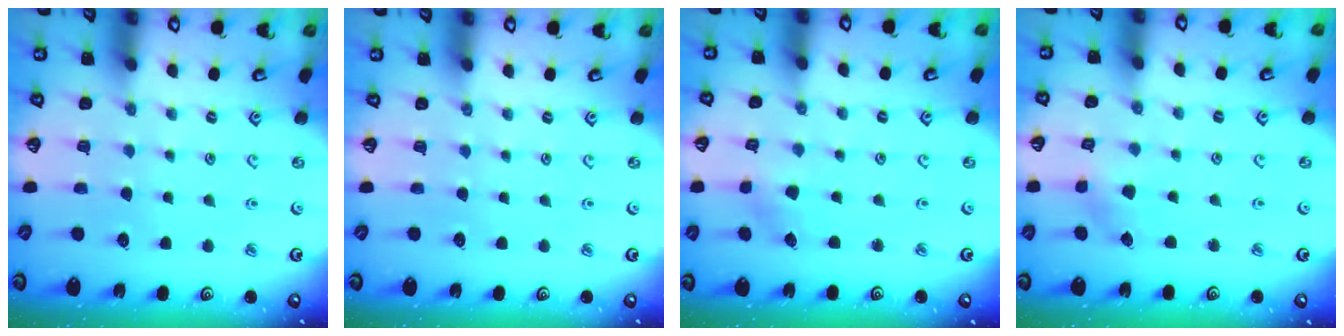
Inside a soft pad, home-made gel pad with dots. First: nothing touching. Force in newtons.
{"total": 0.0}
{"total": 1.7, "press": 1.7, "slide": 0.2}
{"total": 2.1, "press": 2.1, "slide": 0.2}